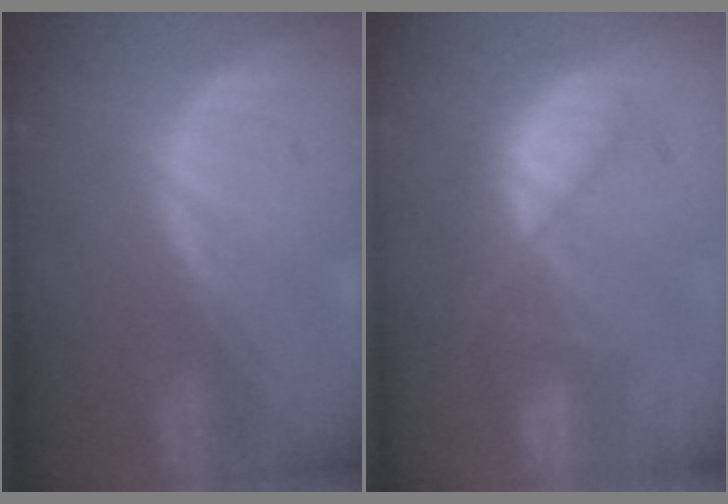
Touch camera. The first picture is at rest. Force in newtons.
{"total": 7.9, "press": 7.0, "slide": 3.7}